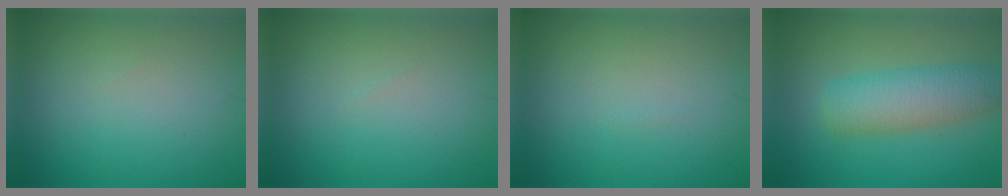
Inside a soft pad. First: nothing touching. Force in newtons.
{"total": 0.0}
{"total": 0.0}
{"total": 5.5, "press": 5.5, "slide": 0.2}